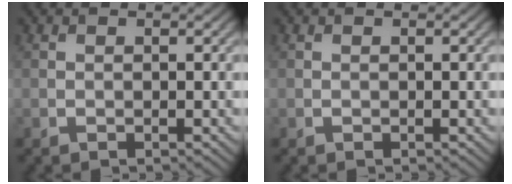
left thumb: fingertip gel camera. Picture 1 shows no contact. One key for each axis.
{"total": 0.0}